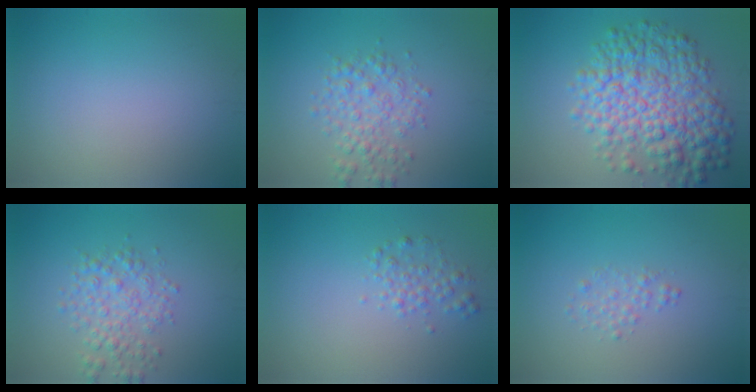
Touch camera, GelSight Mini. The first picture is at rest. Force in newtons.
{"total": 3.1, "press": 3.1, "slide": 0.1}
{"total": 8.9, "press": 8.9, "slide": 0.2}
{"total": 3.1, "press": 3.1, "slide": 0.1}
{"total": 1.7, "press": 1.7, "slide": 0.0}
{"total": 1.2, "press": 1.2, "slide": 0.0}